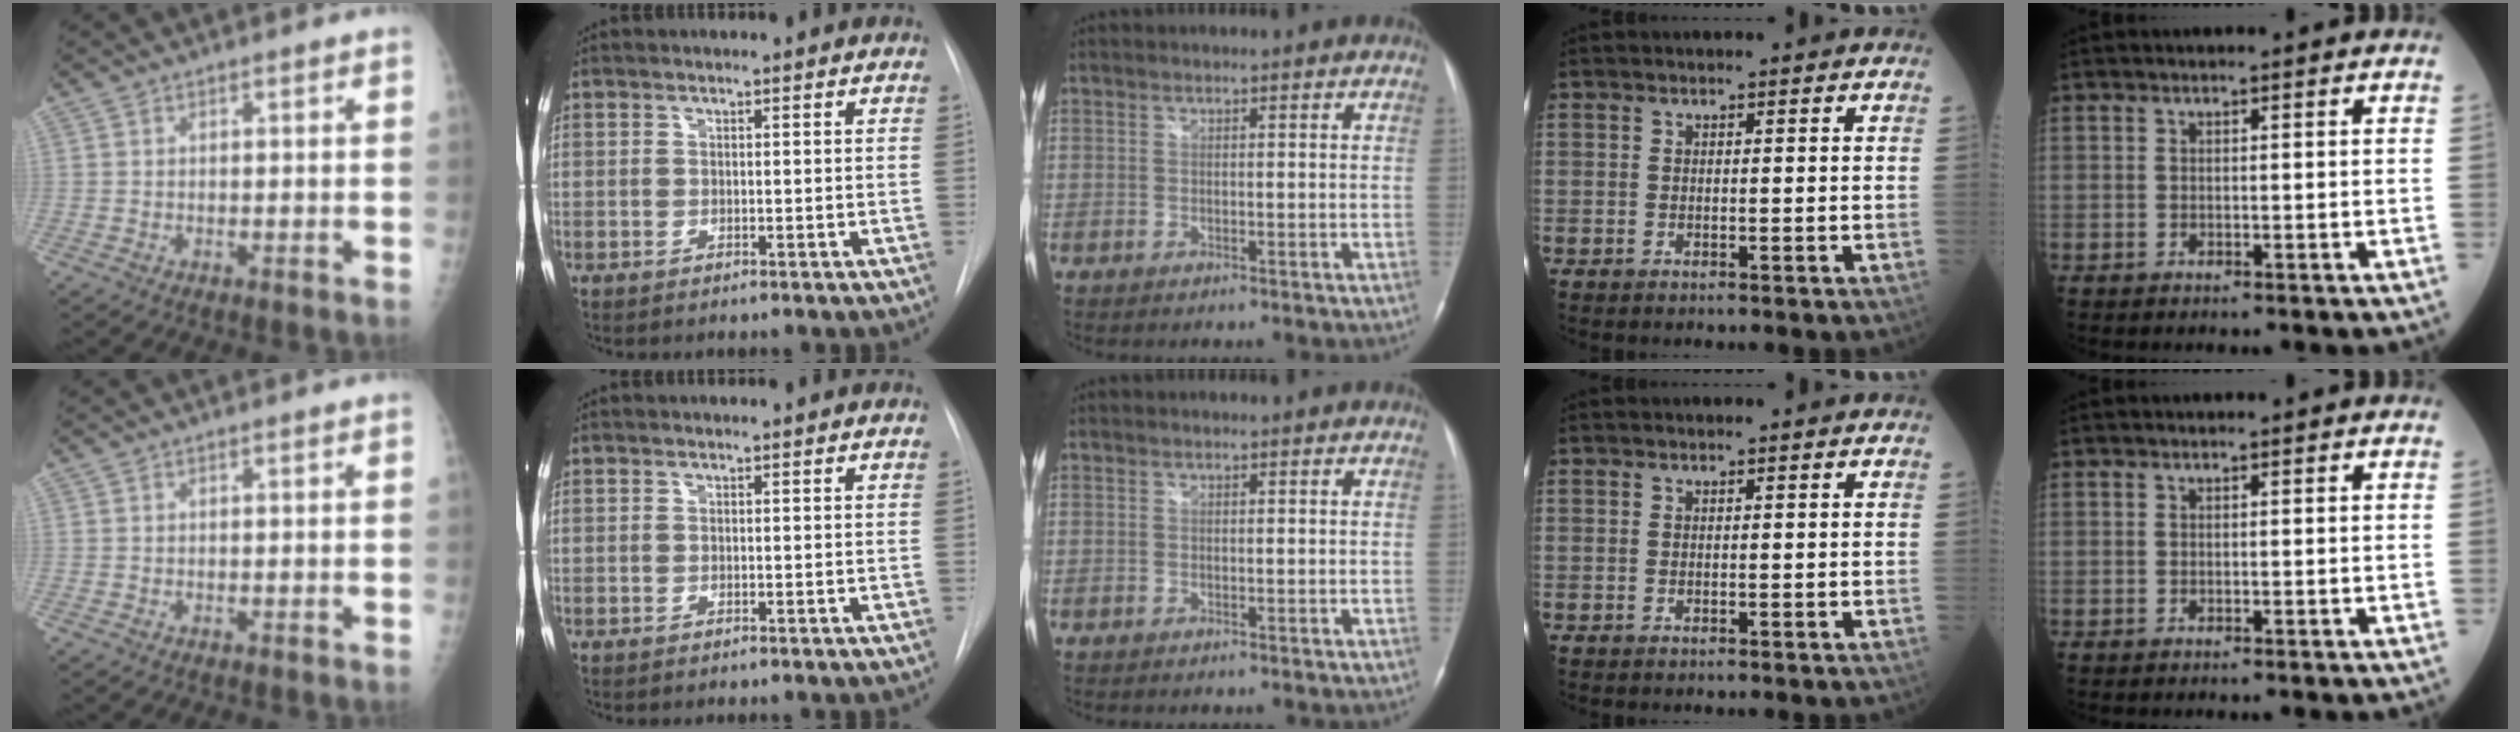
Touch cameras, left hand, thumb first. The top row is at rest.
{}